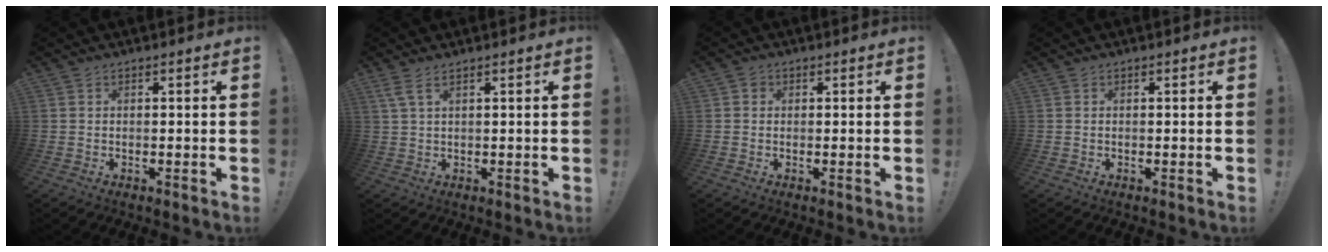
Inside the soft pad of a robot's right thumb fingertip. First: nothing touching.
{"total": 3.0, "force": [1.8, 0.5, 2.4], "torque": [-0.048, -0.005, 0.032]}
{"total": 1.2, "force": [0.2, 1.1, 0.5], "torque": [-0.002, 0.001, 0.001]}
{"total": 0.0}